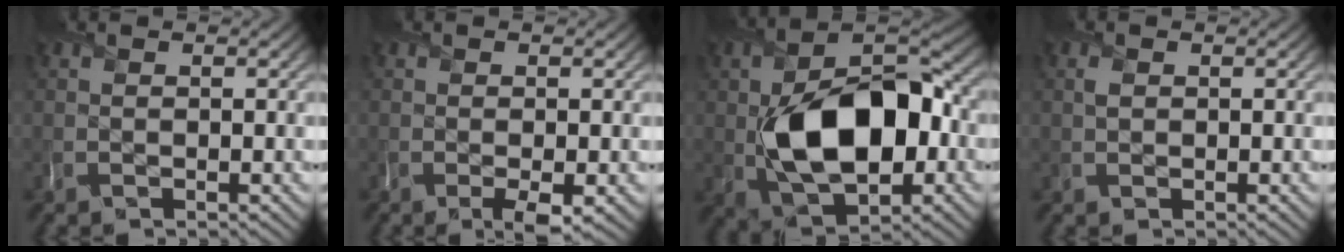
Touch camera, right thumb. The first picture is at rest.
{"total": 2.0, "force": [-0.8, 0.4, 1.8], "torque": [-0.033, -0.008, -0.012]}
{"total": 13.8, "force": [-1.5, 8.5, 10.8], "torque": [-0.169, -0.004, -0.028]}
{"total": 0.7, "force": [0.3, 0.6, 0.3], "torque": [-0.011, -0.001, 0.006]}